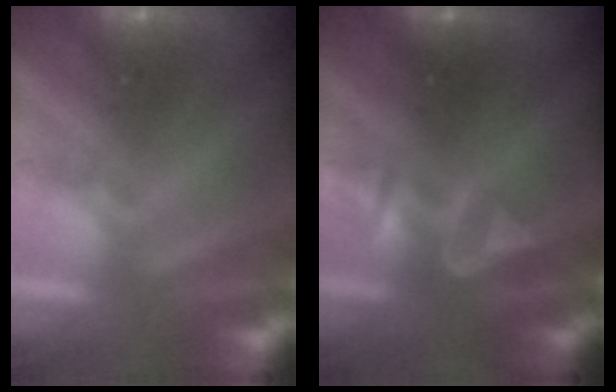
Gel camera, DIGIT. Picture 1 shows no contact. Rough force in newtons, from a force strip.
{"total": 3.2}